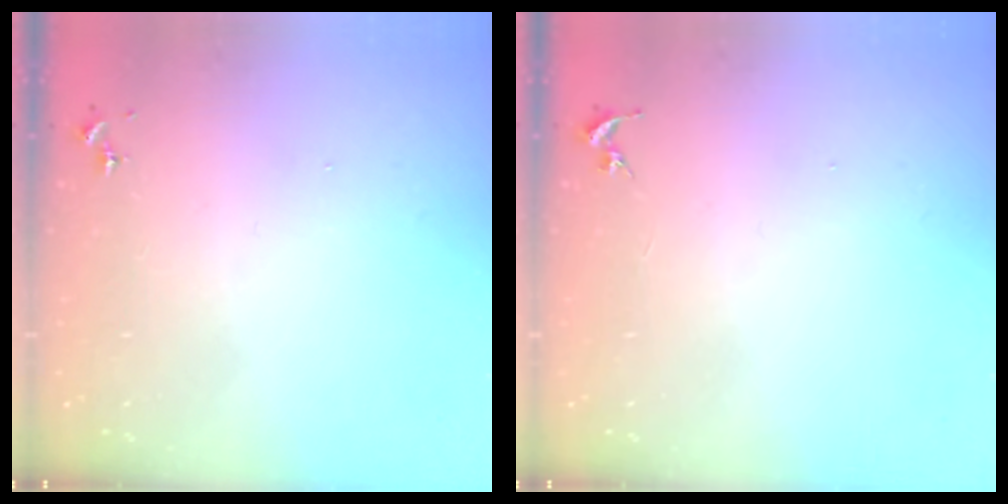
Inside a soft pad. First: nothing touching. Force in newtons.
{"total": 0.0}